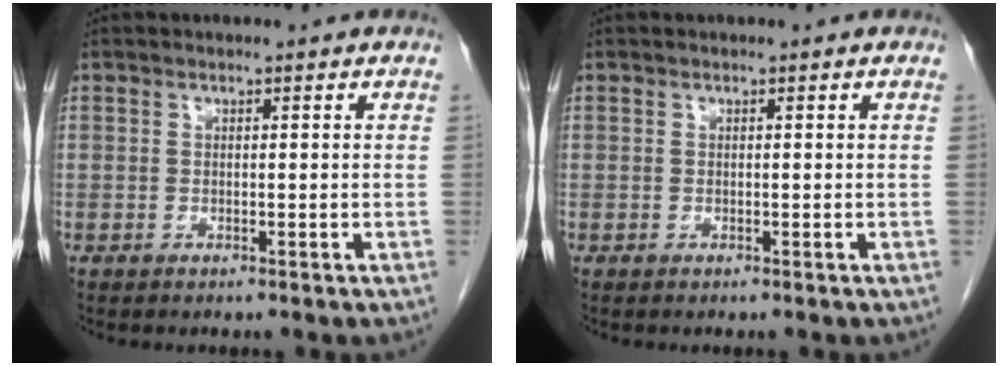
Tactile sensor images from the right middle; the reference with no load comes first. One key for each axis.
{"total": 0.0}